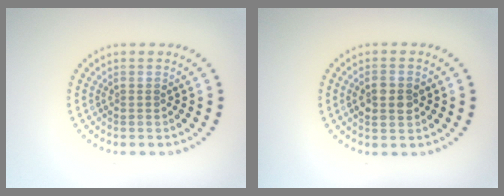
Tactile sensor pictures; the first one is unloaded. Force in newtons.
{"total": 2.3, "press": 2.3, "slide": 0.1}